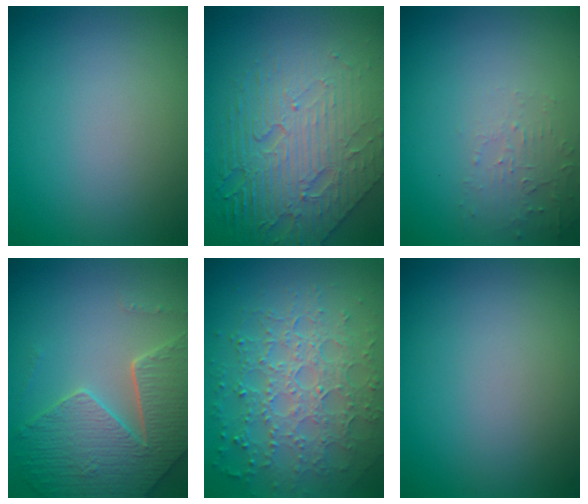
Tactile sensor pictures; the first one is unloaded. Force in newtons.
{"total": 7.9, "press": 5.7, "slide": 5.5}
{"total": 1.9, "press": 1.9, "slide": 0.3}
{"total": 6.7, "press": 5.3, "slide": 4.0}
{"total": 7.3, "press": 5.3, "slide": 5.1}
{"total": 0.0}